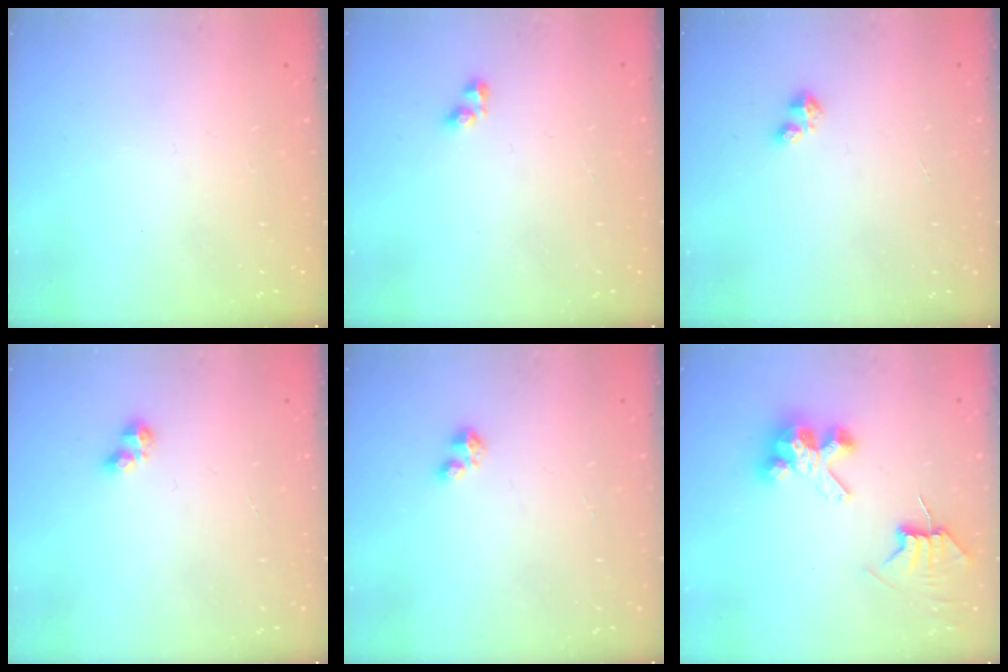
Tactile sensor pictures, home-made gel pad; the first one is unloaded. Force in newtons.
{"total": 2.9, "press": 2.9, "slide": 0.4}
{"total": 1.6, "press": 1.6, "slide": 0.3}
{"total": 3.3, "press": 3.3, "slide": 0.4}
{"total": 2.7, "press": 2.7, "slide": 0.4}
{"total": 7.6, "press": 7.6, "slide": 0.8}